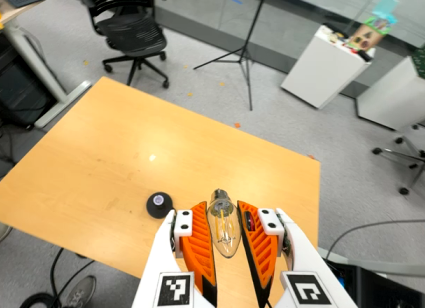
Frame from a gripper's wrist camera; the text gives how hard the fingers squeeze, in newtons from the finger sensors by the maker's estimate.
{"total": 13.0, "left": 13.5, "right": 12.6}